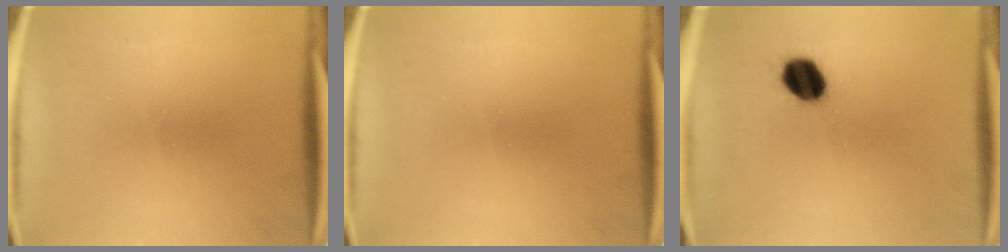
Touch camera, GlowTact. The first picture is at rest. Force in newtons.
{"total": 0.0}
{"total": 7.6}